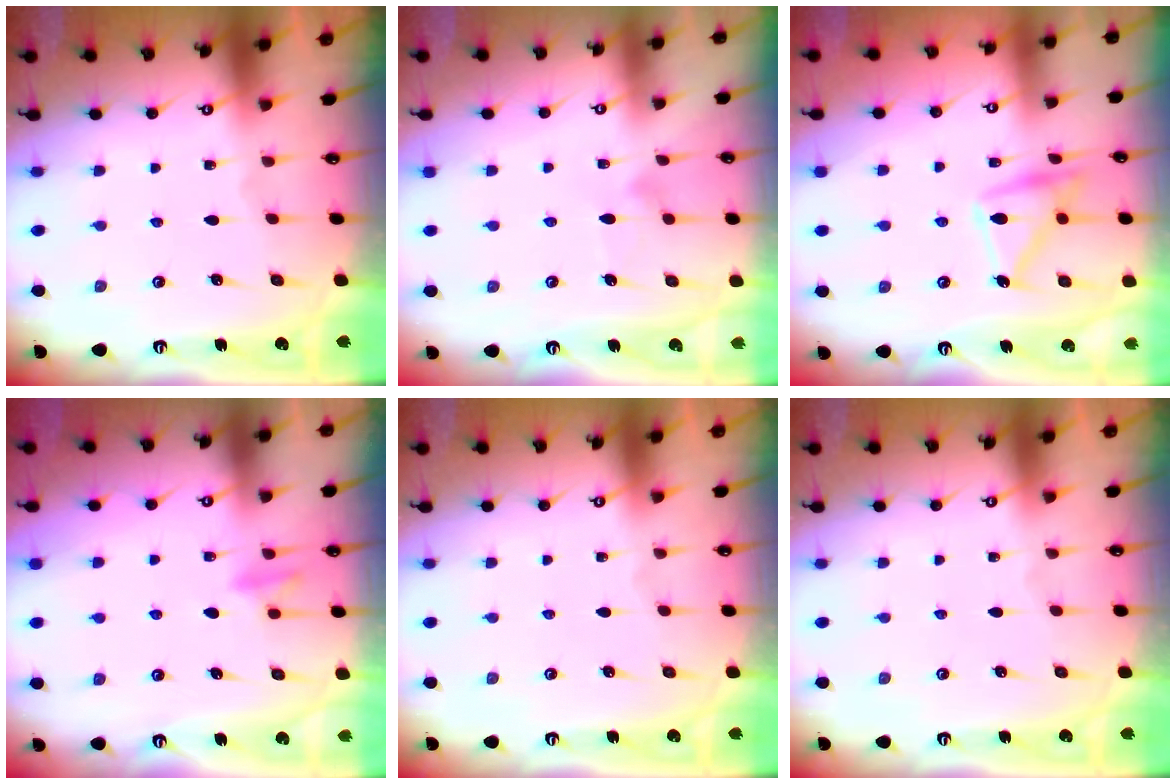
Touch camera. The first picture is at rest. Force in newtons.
{"total": 8.8, "press": 8.8, "slide": 0.4}
{"total": 15.3, "press": 15.3, "slide": 1.1}
{"total": 9.2, "press": 9.2, "slide": 0.8}
{"total": 0.0}
{"total": 0.0}